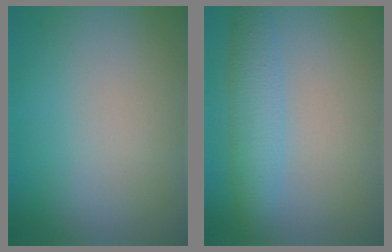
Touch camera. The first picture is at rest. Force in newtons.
{"total": 3.6, "press": 3.6, "slide": 0.1}